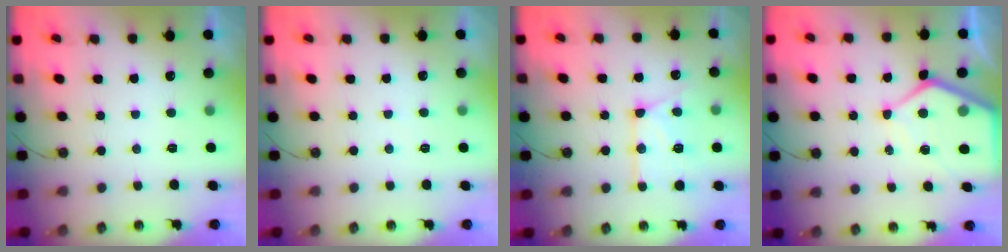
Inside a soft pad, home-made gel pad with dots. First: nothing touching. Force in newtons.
{"total": 1.8, "press": 1.7, "slide": 0.3}
{"total": 12.6, "press": 12.6, "slide": 0.8}
{"total": 9.8, "press": 9.8, "slide": 0.9}